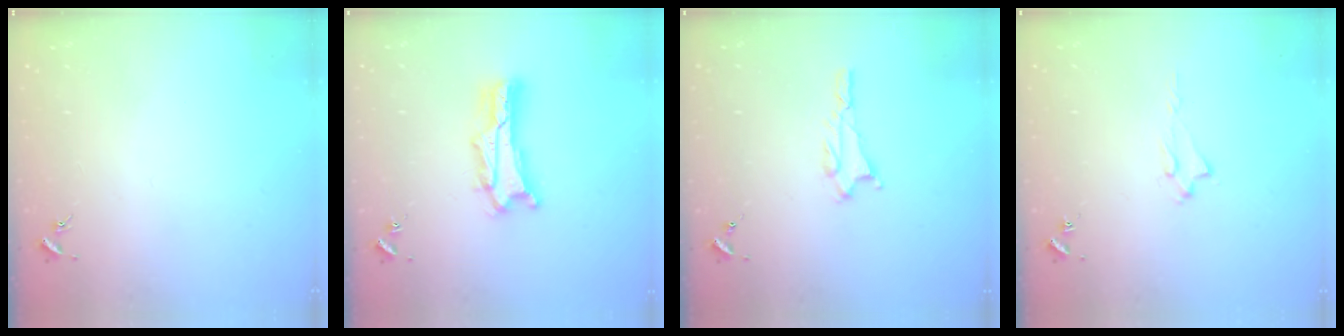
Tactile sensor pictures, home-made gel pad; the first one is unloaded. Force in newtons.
{"total": 5.0, "press": 5.0, "slide": 0.6}
{"total": 1.8, "press": 1.8, "slide": 0.2}
{"total": 1.7, "press": 1.6, "slide": 0.2}